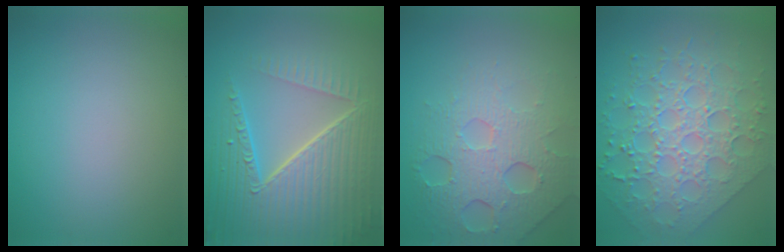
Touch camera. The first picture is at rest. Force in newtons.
{"total": 8.6, "press": 6.0, "slide": 6.2}
{"total": 6.6, "press": 4.8, "slide": 4.5}
{"total": 8.4, "press": 6.2, "slide": 5.6}